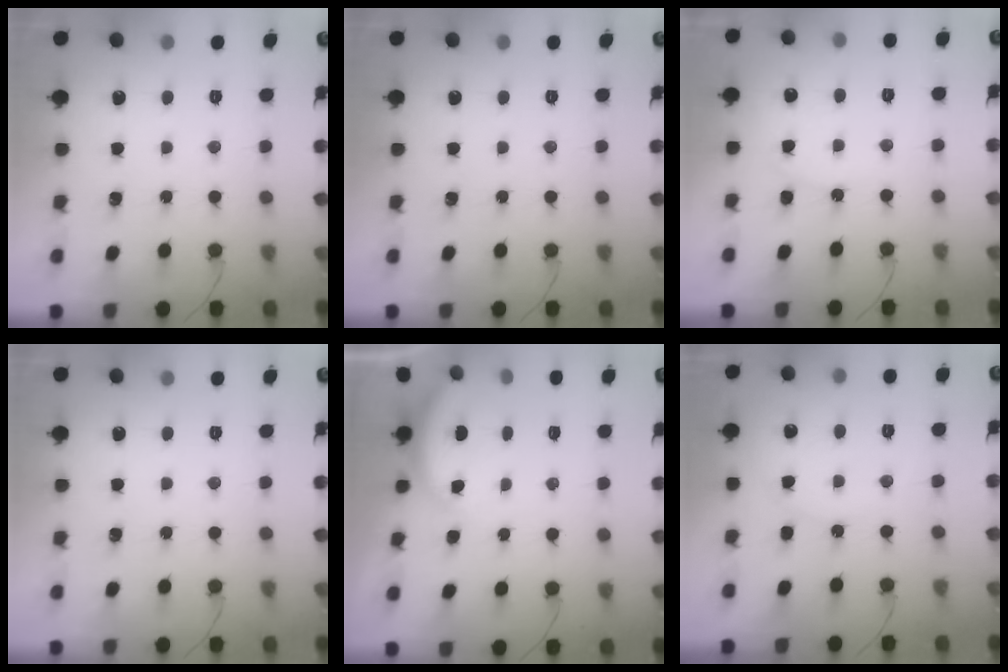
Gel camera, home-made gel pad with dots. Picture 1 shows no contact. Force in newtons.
{"total": 0.0}
{"total": 4.2, "press": 4.2, "slide": 0.4}
{"total": 0.0}
{"total": 2.5, "press": 2.4, "slide": 0.6}
{"total": 6.7, "press": 6.7, "slide": 0.6}